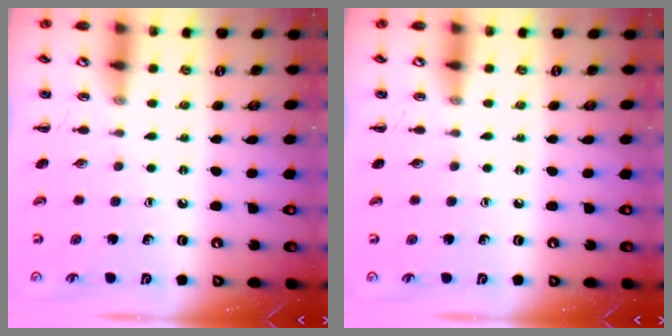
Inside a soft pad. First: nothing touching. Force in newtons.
{"total": 0.0}